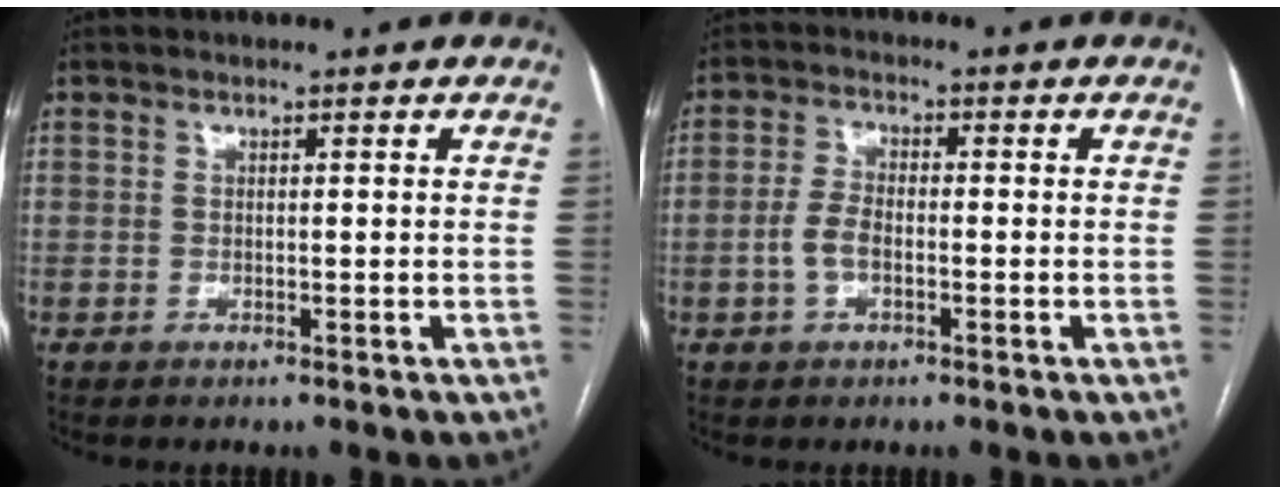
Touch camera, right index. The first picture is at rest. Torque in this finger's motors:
{"motor_torque": [0.55, -0.08, 0.28, 0.05]}